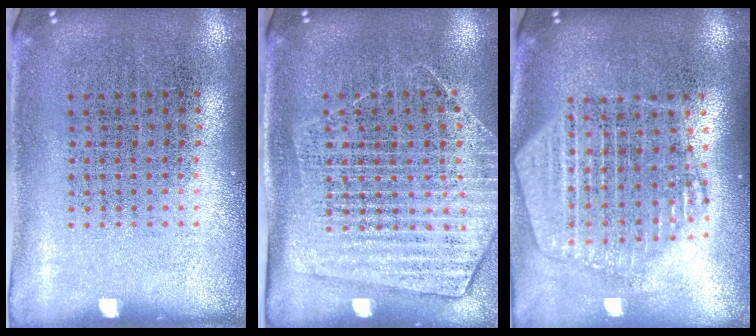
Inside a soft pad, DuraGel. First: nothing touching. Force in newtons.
{"total": 1.7, "press": 1.5, "slide": 0.8}
{"total": 2.3, "press": 2.1, "slide": 1.1}